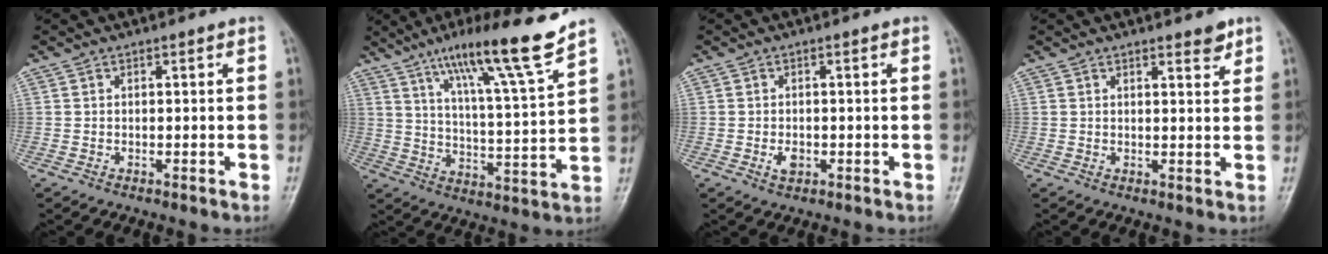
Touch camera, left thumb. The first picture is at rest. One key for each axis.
{"total": 16.1, "fx": 11.6, "fy": 0.6, "fz": 11.1, "tx": -0.169, "ty": -0.065, "tz": 0.191}
{"total": 2.4, "fx": -0.7, "fy": 1.6, "fz": 1.6, "tx": -0.022, "ty": 0.000, "tz": -0.011}
{"total": 3.0, "fx": 2.2, "fy": 1.1, "fz": 1.8, "tx": -0.011, "ty": -0.013, "tz": 0.029}